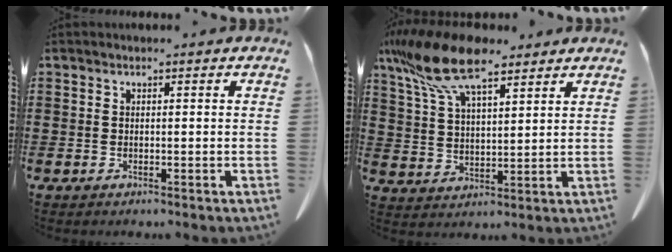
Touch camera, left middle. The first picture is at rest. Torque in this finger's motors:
{"motor_torque": [2.14, 0.00, 0.60, 0.21]}